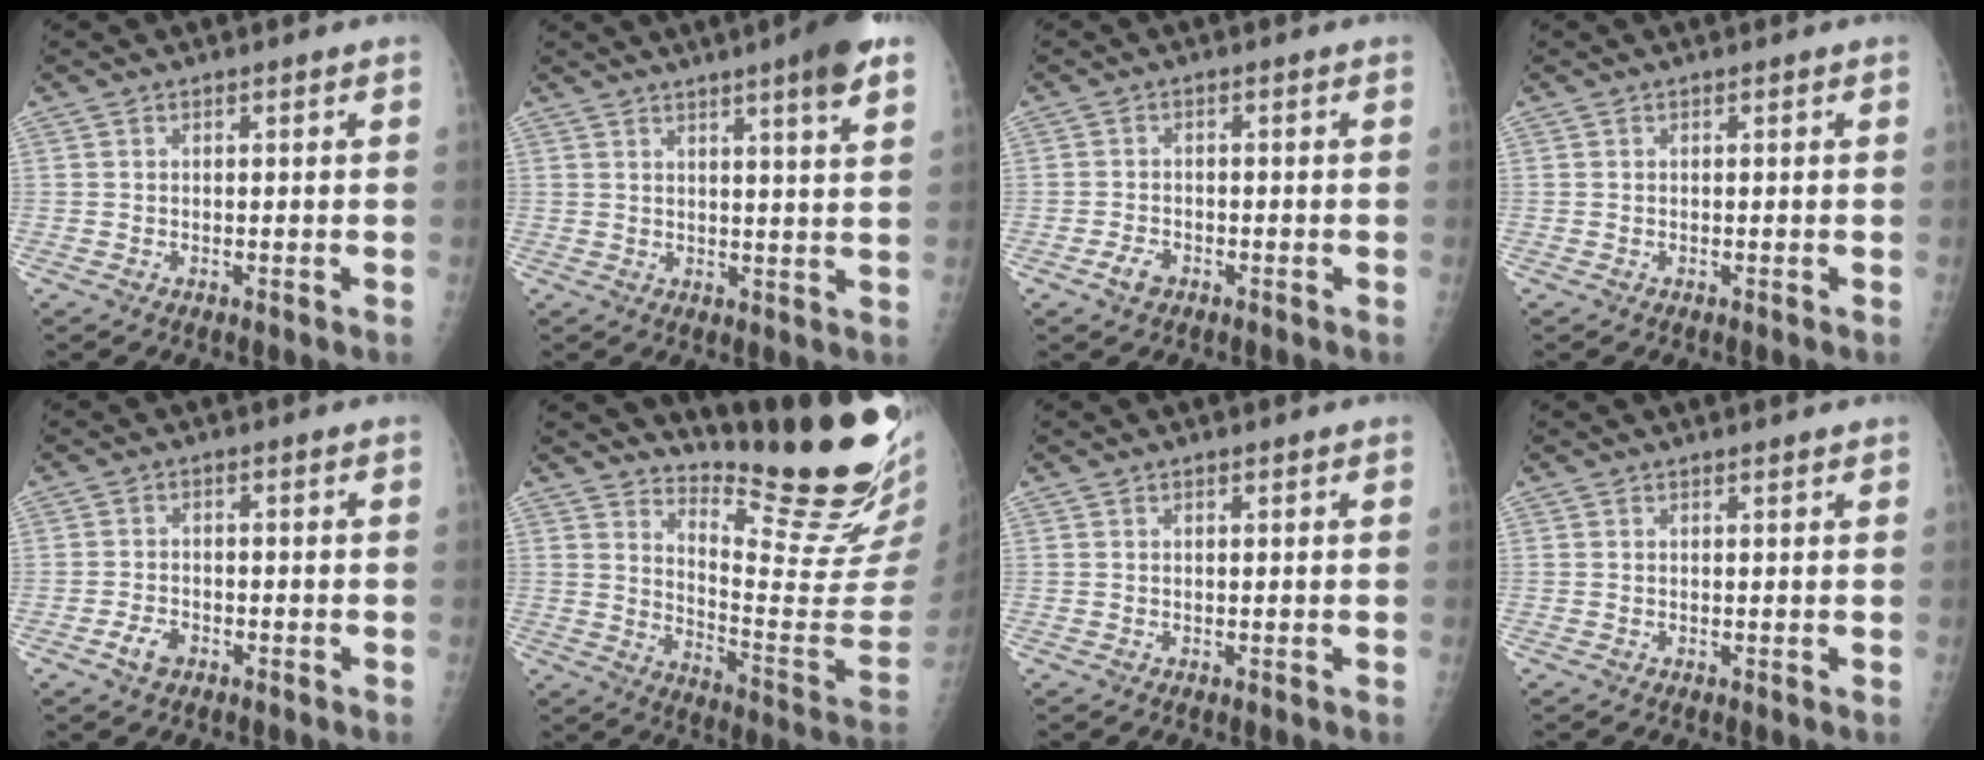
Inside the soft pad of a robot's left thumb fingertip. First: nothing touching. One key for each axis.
{"total": 8.5, "fx": 5.3, "fy": 0.3, "fz": 6.6, "tx": -0.080, "ty": -0.022, "tz": 0.064}
{"total": 2.5, "fx": -1.4, "fy": 1.5, "fz": 1.4, "tx": -0.024, "ty": 0.006, "tz": -0.024}
{"total": 0.0}
{"total": 3.0, "fx": -1.6, "fy": 1.9, "fz": 1.7, "tx": -0.030, "ty": 0.008, "tz": -0.027}
{"total": 21.5, "fx": 19.0, "fy": 1.8, "fz": 9.9, "tx": -0.120, "ty": -0.195, "tz": 0.262}
{"total": 0.5, "fx": 0.4, "fy": 0.2, "fz": 0.3, "tx": -0.007, "ty": -0.002, "tz": 0.006}
{"total": 0.8, "fx": 0.7, "fy": 0.0, "fz": 0.2, "tx": -0.002, "ty": -0.004, "tz": 0.012}